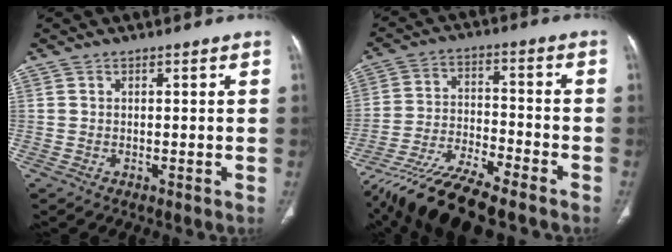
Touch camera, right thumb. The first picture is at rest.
{"total": 15.4, "force": [-12.4, 3.1, 8.5], "torque": [-0.167, 0.035, -0.224]}